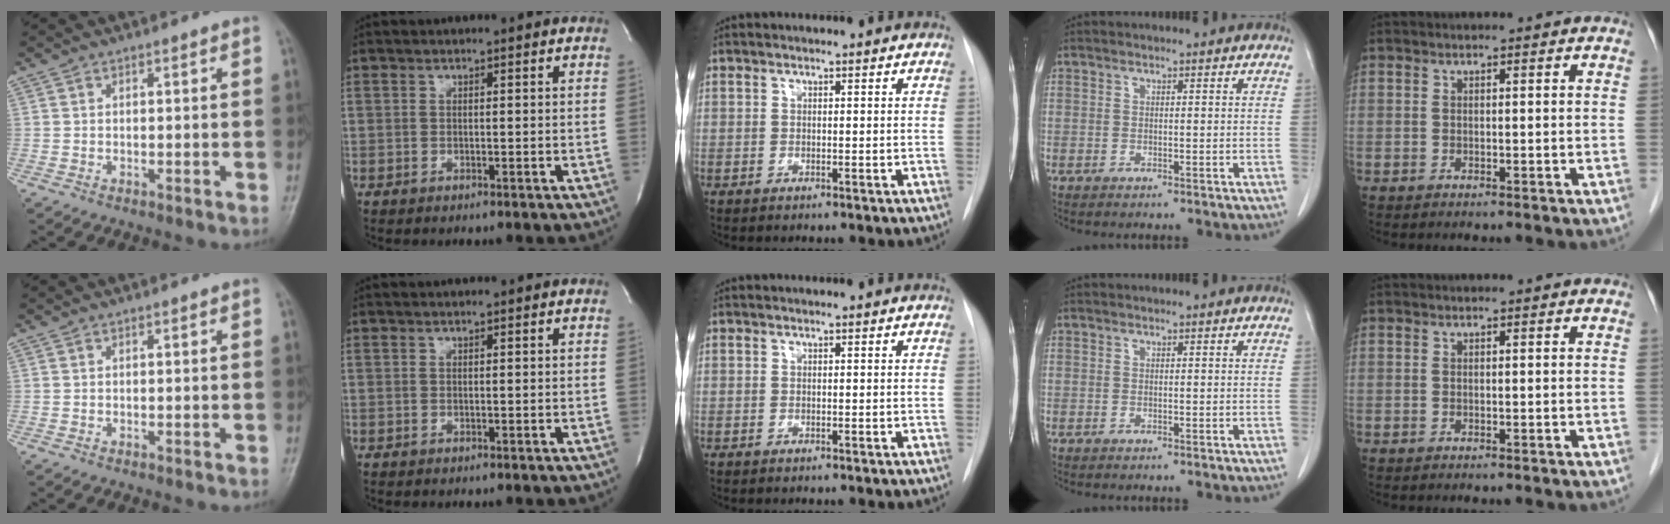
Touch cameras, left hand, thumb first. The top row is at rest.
{}